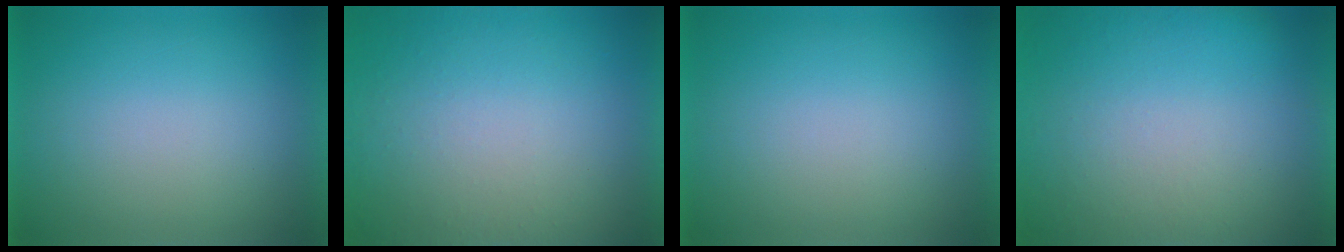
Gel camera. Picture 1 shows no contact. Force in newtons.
{"total": 9.5}
{"total": 0.0}
{"total": 5.7}